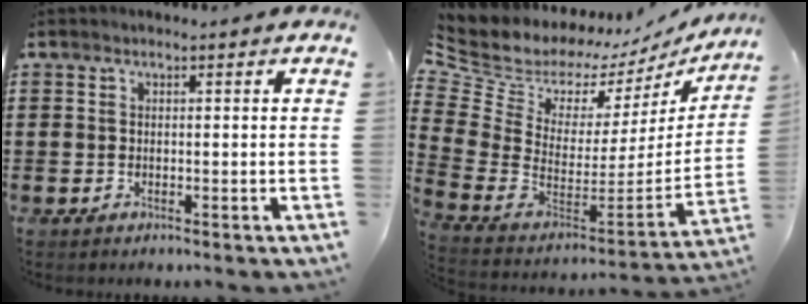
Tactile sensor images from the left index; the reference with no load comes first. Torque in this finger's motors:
{"motor_torque": [2.14, 0.00, -0.70, -0.21]}